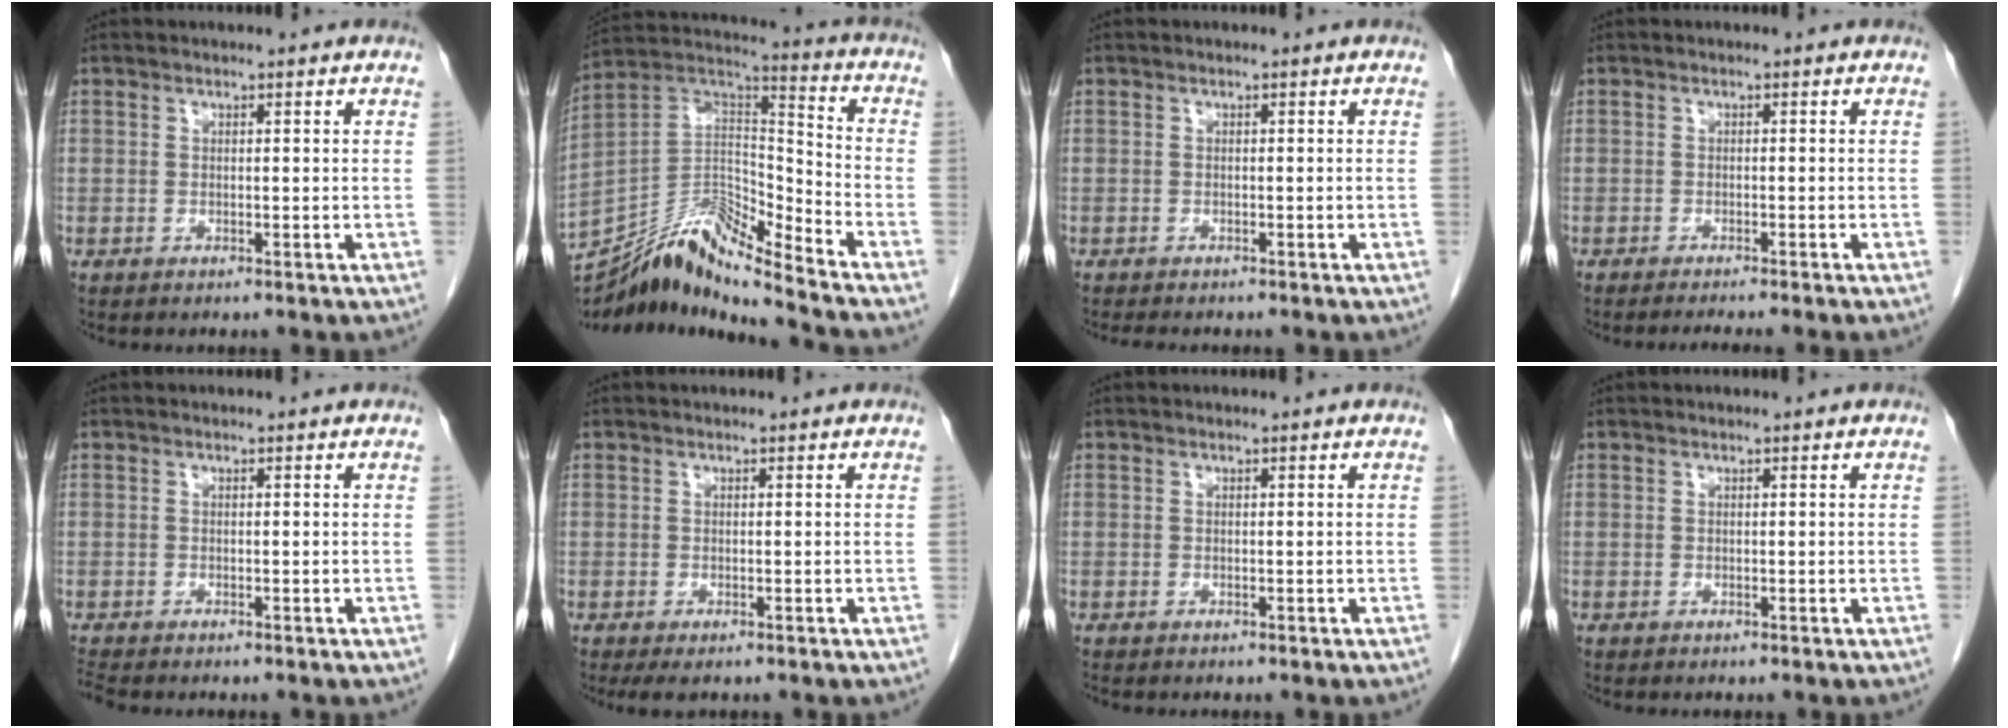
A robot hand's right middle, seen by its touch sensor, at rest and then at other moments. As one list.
[{"total": 15.7, "force": [-14.8, -0.7, 5.4], "torque": [-0.095, 0.053, -0.272]}, {"total": 2.7, "force": [-2.3, 0.7, 1.2], "torque": [-0.020, -0.006, -0.027]}, {"total": 4.3, "force": [-3.8, -0.7, 2.0], "torque": [-0.014, -0.004, -0.053]}, {"total": 1.1, "force": [-1.0, -0.2, 0.1], "torque": [-0.012, -0.009, -0.021]}, {"total": 2.2, "force": [-1.5, 0.9, 1.4], "torque": [-0.020, -0.005, -0.017]}, {"total": 0.0}, {"total": 0.0}]